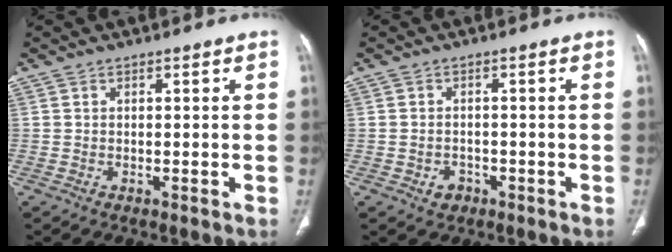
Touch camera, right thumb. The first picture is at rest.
{"total": 2.5, "force": [-1.1, 2.0, 0.9], "torque": [-0.005, 0.011, -0.012]}